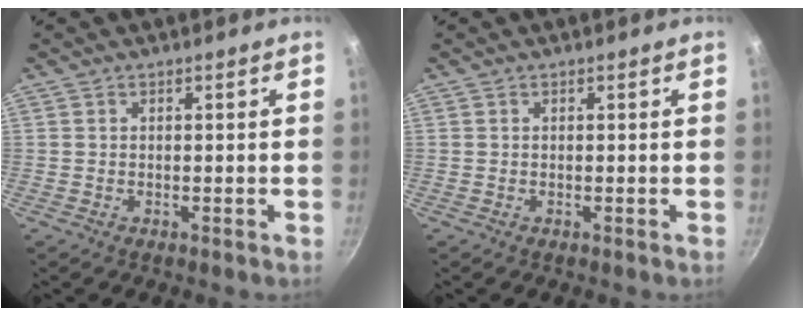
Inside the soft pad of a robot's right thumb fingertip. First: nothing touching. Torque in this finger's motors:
{"motor_torque": [-0.01, 0.00, 0.01, -0.02, 0.00]}